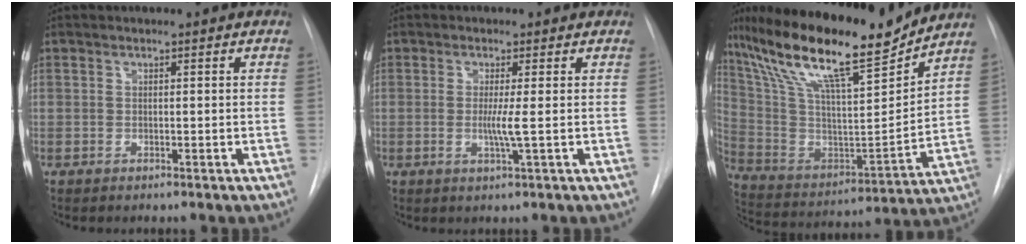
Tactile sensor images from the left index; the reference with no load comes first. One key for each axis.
{"total": 2.9, "fx": -1.2, "fy": -0.8, "fz": 2.5, "tx": -0.051, "ty": -0.012, "tz": -0.019}
{"total": 23.6, "fx": 17.9, "fy": 2.8, "fz": 15.1, "tx": -0.283, "ty": -0.001, "tz": 0.315}